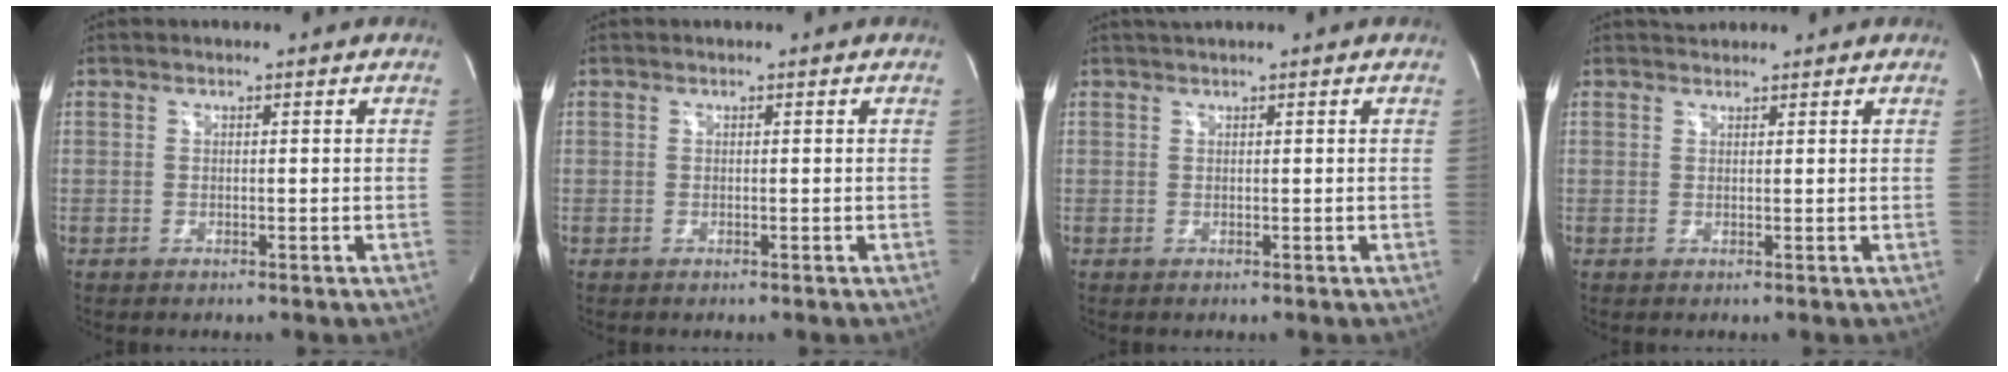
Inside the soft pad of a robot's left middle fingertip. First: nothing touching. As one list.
[{"total": 0.0}, {"total": 1.3, "force": [1.2, -0.3, 0.6], "torque": [-0.009, 0.015, 0.026]}, {"total": 1.8, "force": [1.7, 0.5, 0.1], "torque": [-0.006, 0.019, 0.030]}]